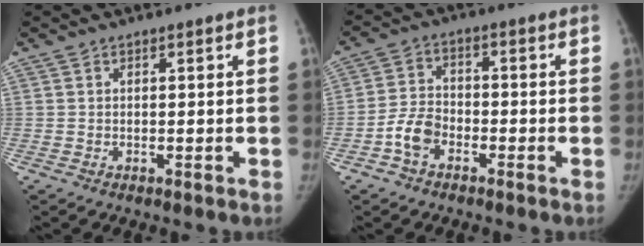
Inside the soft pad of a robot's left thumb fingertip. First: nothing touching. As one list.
[{"total": 5.9, "force": [-3.1, 3.8, 3.2], "torque": [-0.054, 0.024, -0.066]}]